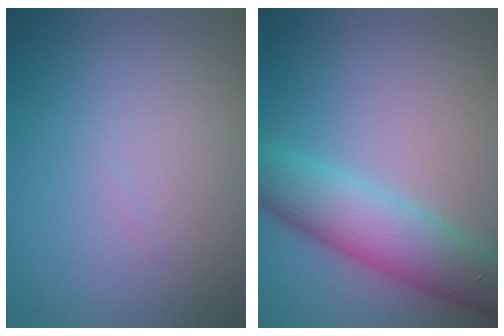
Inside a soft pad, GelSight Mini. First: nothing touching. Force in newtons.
{"total": 6.5, "press": 6.5, "slide": 0.2}